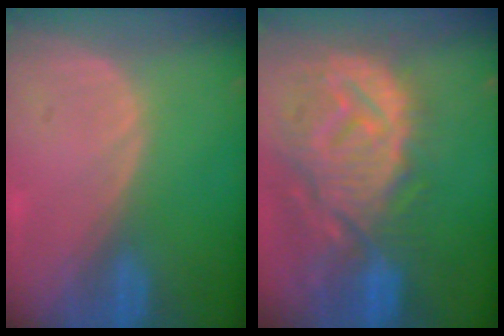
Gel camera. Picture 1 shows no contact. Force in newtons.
{"total": 13.6, "press": 11.8, "slide": 6.7}